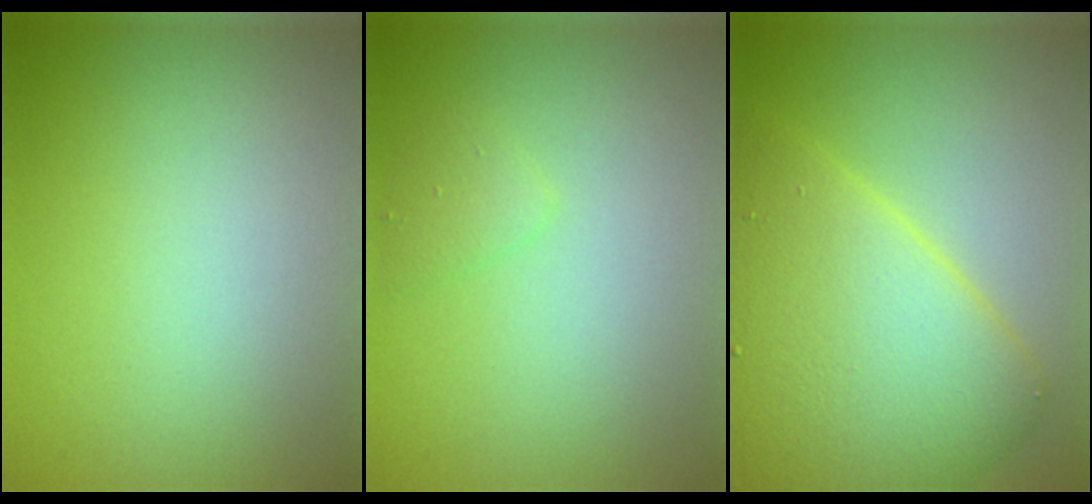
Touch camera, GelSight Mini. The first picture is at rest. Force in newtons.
{"total": 1.2, "press": 1.2, "slide": 0.0}
{"total": 9.8, "press": 9.8, "slide": 0.3}